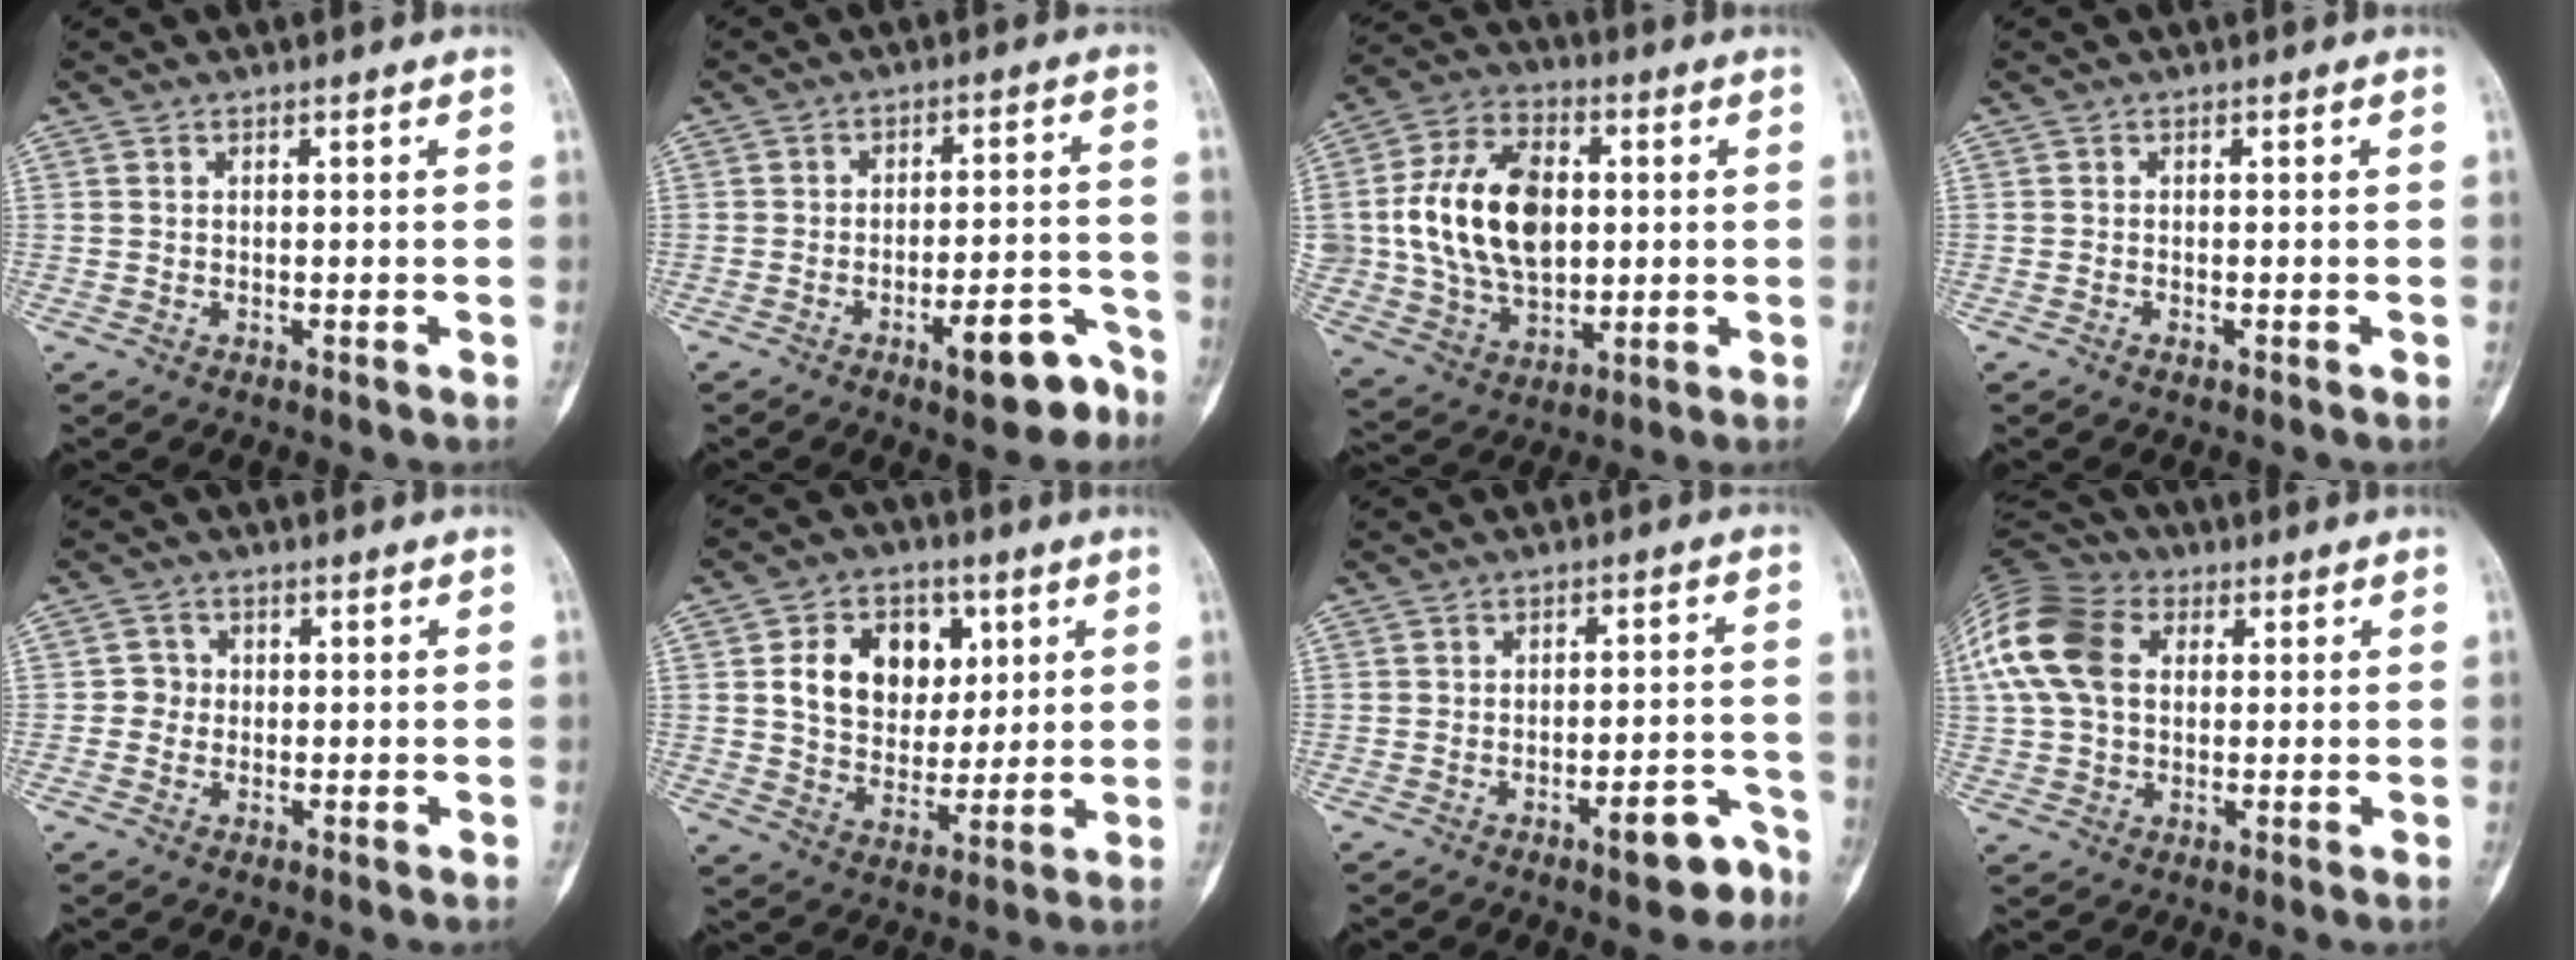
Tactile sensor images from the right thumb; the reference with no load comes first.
{"total": 9.1, "force": [-5.6, 3.0, 6.5], "torque": [-0.077, 0.043, -0.077]}
{"total": 19.1, "force": [1.8, 12.8, 14.1], "torque": [-0.234, 0.008, 0.038]}
{"total": 0.5, "force": [-0.4, 0.2, 0.4], "torque": [-0.009, 0.001, -0.008]}
{"total": 2.4, "force": [-0.2, 2.4, 0.5], "torque": [0.011, 0.009, -0.010]}
{"total": 13.4, "force": [3.7, 10.1, 7.9], "torque": [-0.085, -0.008, 0.067]}
{"total": 6.7, "force": [-4.4, 2.2, 4.6], "torque": [-0.045, 0.039, -0.055]}
{"total": 15.4, "force": [3.3, 10.9, 10.3], "torque": [-0.210, 0.023, 0.053]}